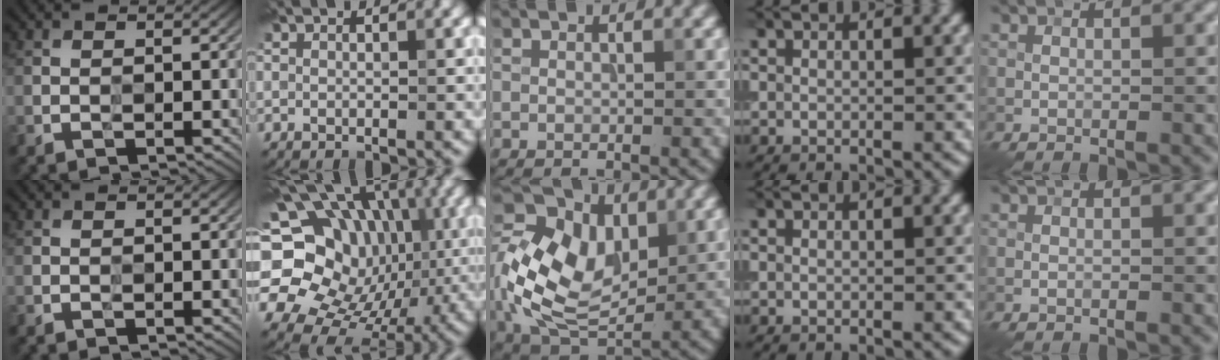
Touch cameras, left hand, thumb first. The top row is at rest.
{"index": {"total": 18.9, "force": [0.1, 16.1, 9.8], "torque": [-0.198, 0.046, -0.006]}, "middle": {"total": 11.1, "force": [1.6, 7.6, 8.0], "torque": [-0.175, 0.018, 0.032]}}